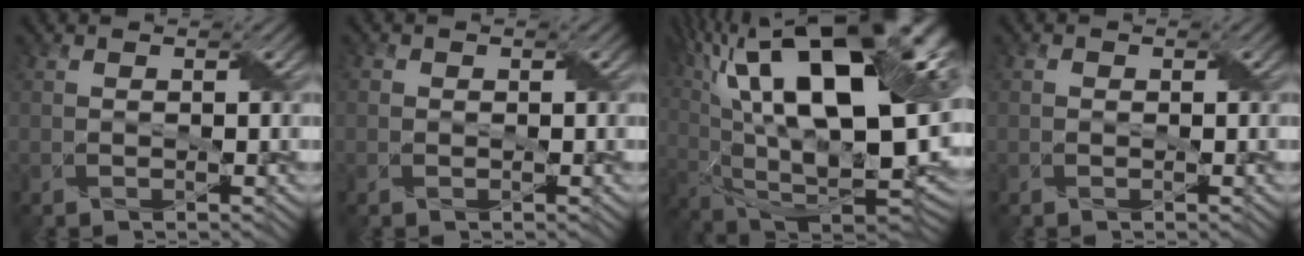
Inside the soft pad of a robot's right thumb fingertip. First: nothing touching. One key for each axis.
{"total": 0.7, "fx": -0.1, "fy": 0.7, "fz": -0.1, "tx": 0.002, "ty": -0.002, "tz": -0.001}
{"total": 23.9, "fx": 9.1, "fy": 10.5, "fz": 19.5, "tx": -0.346, "ty": 0.050, "tz": 0.166}
{"total": 0.5, "fx": -0.3, "fy": 0.4, "fz": -0.1, "tx": 0.003, "ty": 0.000, "tz": -0.005}